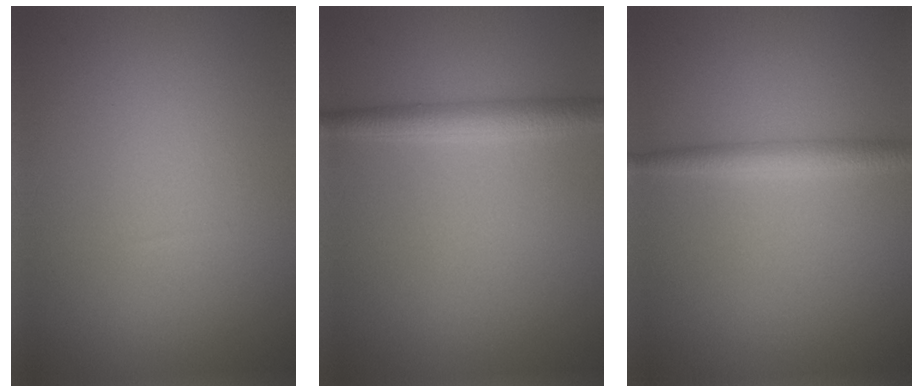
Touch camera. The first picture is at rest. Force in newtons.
{"total": 2.7, "press": 2.7, "slide": 0.0}
{"total": 2.2, "press": 2.2, "slide": 0.0}